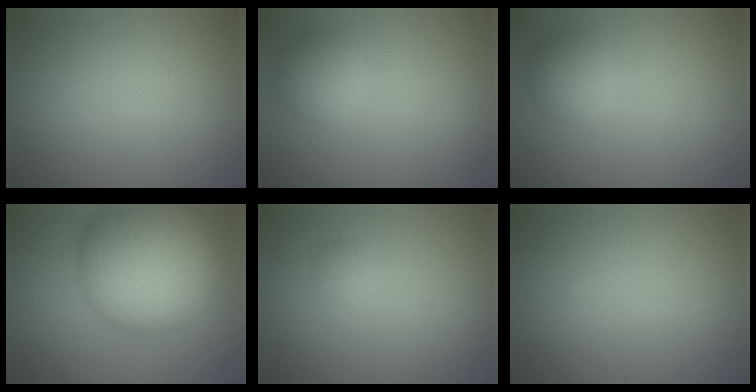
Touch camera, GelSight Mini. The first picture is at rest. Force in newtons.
{"total": 2.7, "press": 2.7, "slide": 0.1}
{"total": 2.7, "press": 2.7, "slide": 0.1}
{"total": 15.3, "press": 15.3, "slide": 0.9}
{"total": 0.7, "press": 0.7, "slide": 0.0}
{"total": 0.0}